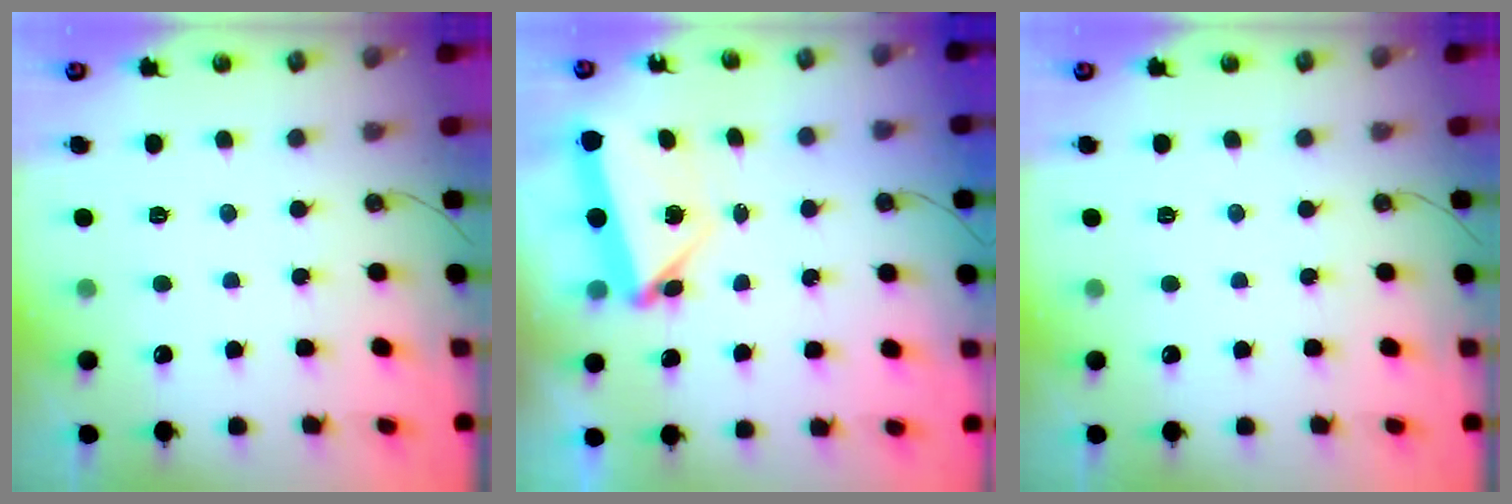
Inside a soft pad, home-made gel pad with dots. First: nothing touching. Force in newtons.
{"total": 6.9, "press": 6.8, "slide": 1.0}
{"total": 0.0}